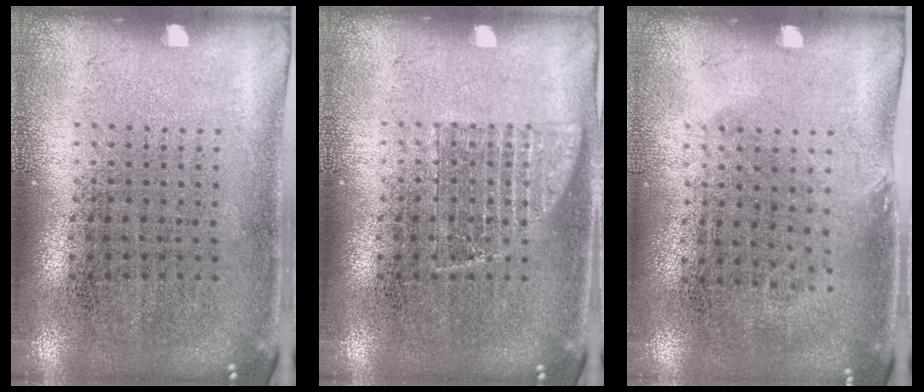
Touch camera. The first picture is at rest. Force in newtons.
{"total": 1.6, "press": 1.5, "slide": 0.3}
{"total": 0.8, "press": 0.7, "slide": 0.5}